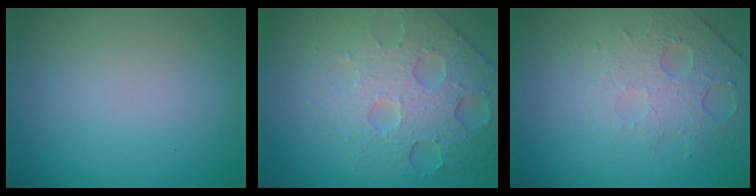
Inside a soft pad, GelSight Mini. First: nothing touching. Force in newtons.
{"total": 7.9, "press": 5.5, "slide": 5.7}
{"total": 4.6, "press": 3.0, "slide": 3.4}